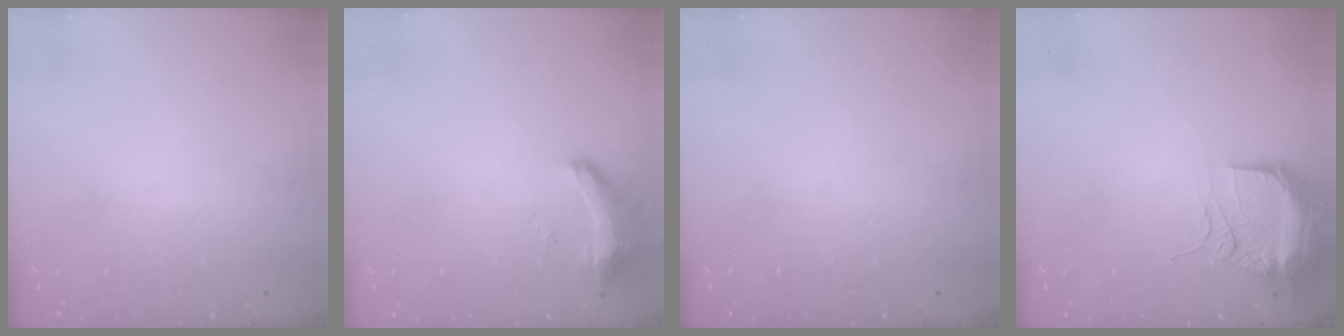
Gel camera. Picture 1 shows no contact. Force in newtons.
{"total": 8.4, "press": 8.3, "slide": 1.3}
{"total": 0.0}
{"total": 14.7, "press": 10.7, "slide": 10.1}